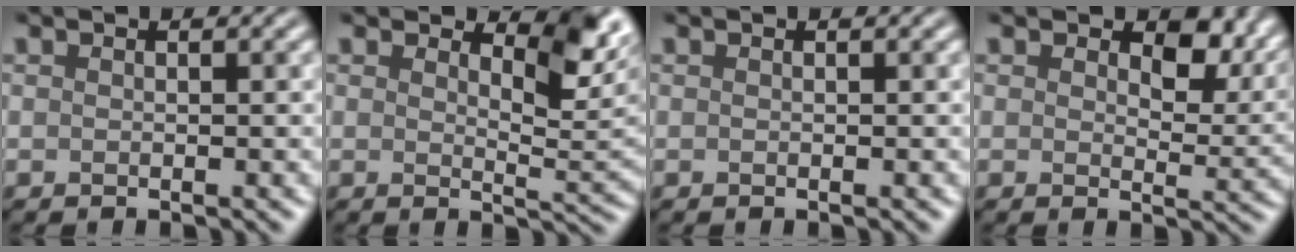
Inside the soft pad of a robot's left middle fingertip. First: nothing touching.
{"total": 4.3, "force": [2.7, 1.6, 2.9], "torque": [-0.043, -0.004, 0.031]}
{"total": 0.0}
{"total": 5.5, "force": [2.2, 3.1, 3.9], "torque": [-0.056, -0.007, 0.025]}